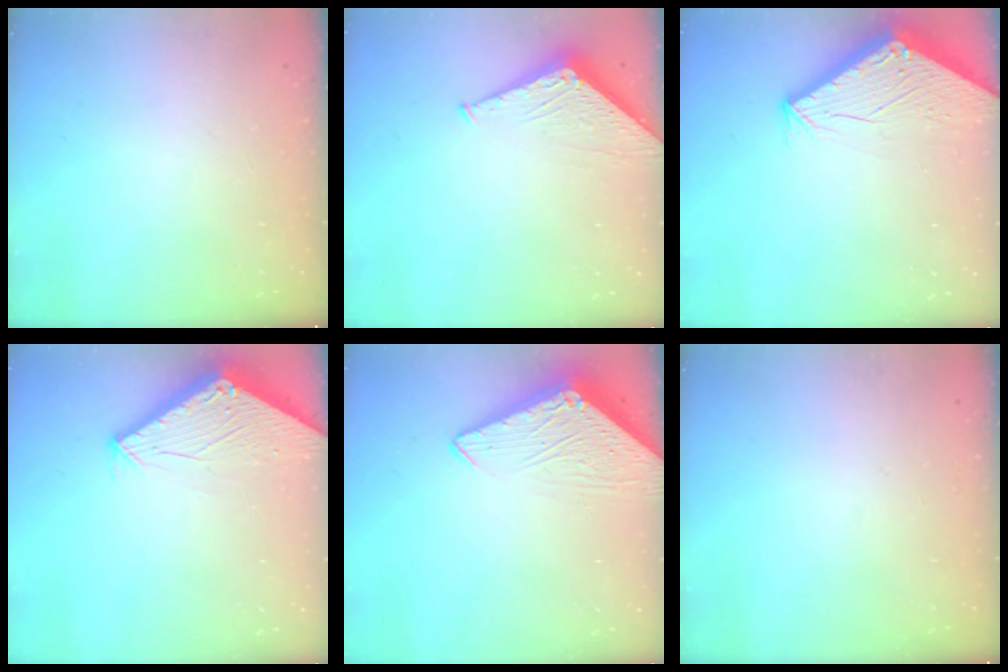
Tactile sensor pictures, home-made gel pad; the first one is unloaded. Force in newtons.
{"total": 4.9, "press": 4.8, "slide": 0.5}
{"total": 2.9, "press": 2.9, "slide": 0.1}
{"total": 2.9, "press": 2.9, "slide": 0.2}
{"total": 4.9, "press": 4.9, "slide": 0.5}
{"total": 0.0}